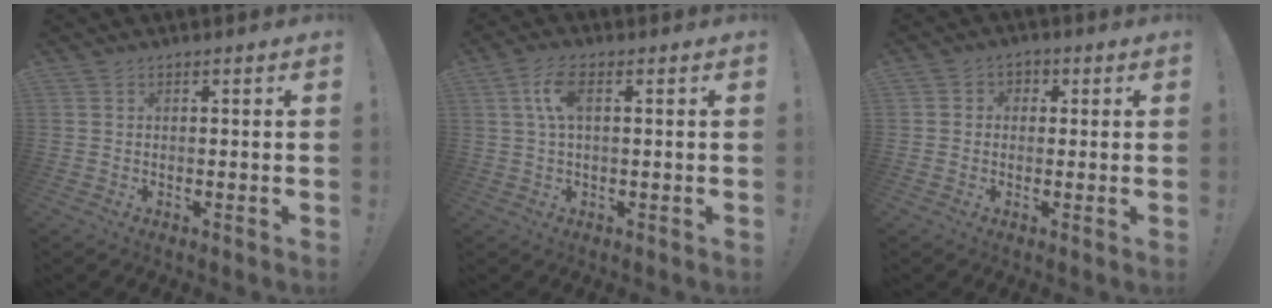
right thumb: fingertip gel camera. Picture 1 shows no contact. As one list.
[{"total": 6.7, "force": [1.5, 2.8, 5.9], "torque": [-0.120, 0.003, 0.028]}, {"total": 3.2, "force": [-0.8, 2.9, 1.0], "torque": [-0.012, 0.010, -0.014]}]